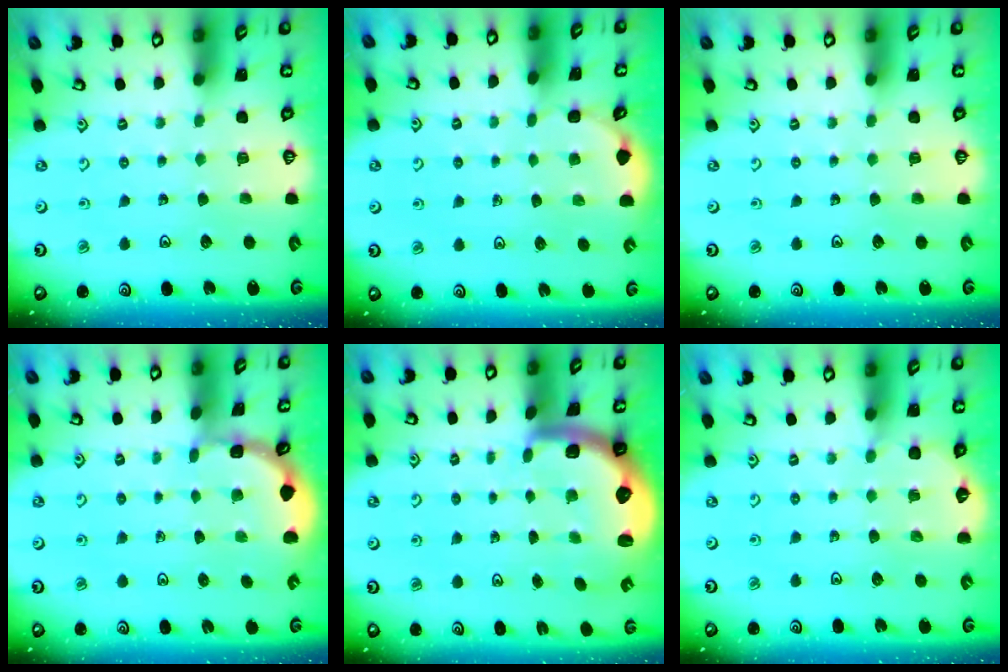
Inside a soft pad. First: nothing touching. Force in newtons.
{"total": 0.9, "press": 0.9, "slide": 0.1}
{"total": 0.0}
{"total": 1.6, "press": 1.5, "slide": 0.1}
{"total": 2.8, "press": 2.5, "slide": 1.4}
{"total": 3.1, "press": 2.5, "slide": 1.8}